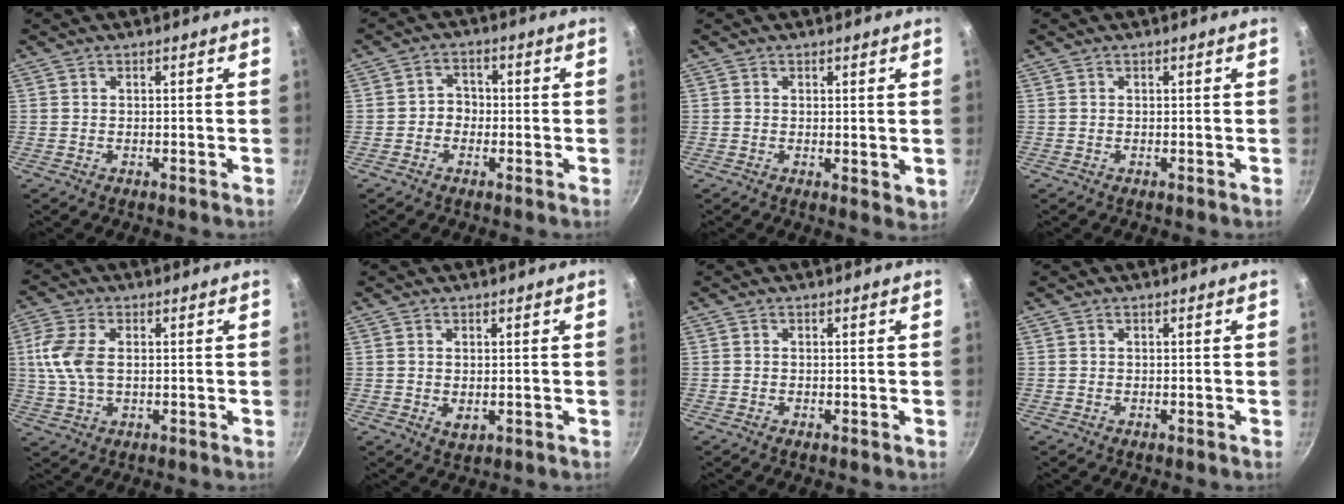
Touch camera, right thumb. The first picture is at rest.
{"total": 3.4, "force": [-0.8, 3.0, 1.5], "torque": [0.000, 0.015, -0.019]}
{"total": 2.6, "force": [0.7, 1.4, 2.1], "torque": [-0.029, -0.005, 0.011]}
{"total": 0.0}
{"total": 8.4, "force": [1.0, 4.9, 6.8], "torque": [-0.145, 0.008, 0.015]}
{"total": 2.6, "force": [0.0, 1.7, 2.0], "torque": [-0.032, -0.007, 0.003]}
{"total": 0.0}
{"total": 0.0}